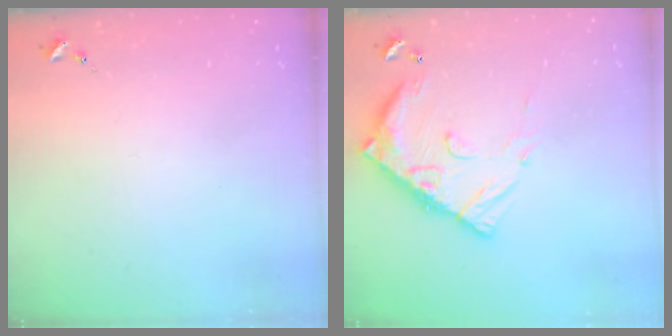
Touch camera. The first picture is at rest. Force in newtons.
{"total": 14.4, "press": 14.4, "slide": 1.3}